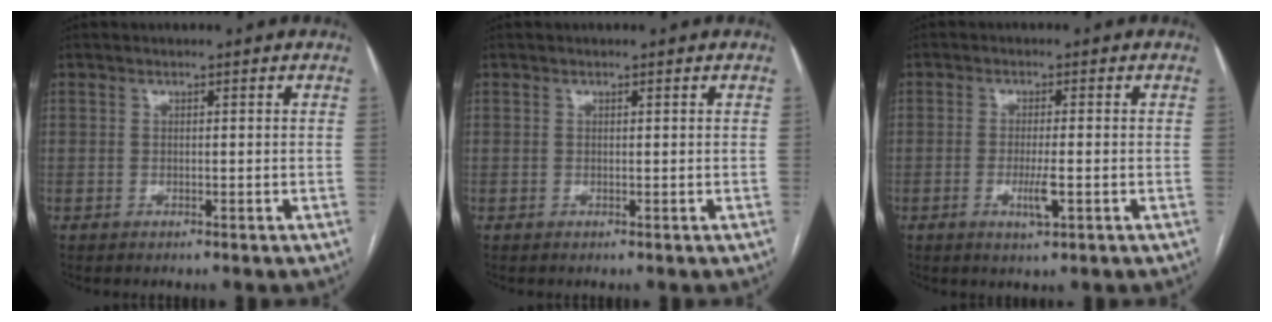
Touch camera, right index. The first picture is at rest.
{"total": 0.0}
{"total": 3.6, "force": [-1.2, 0.4, 3.4], "torque": [-0.065, -0.007, -0.018]}